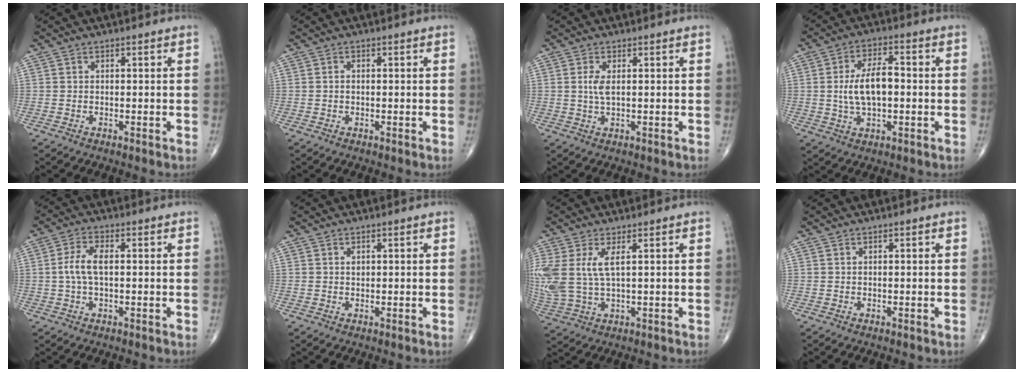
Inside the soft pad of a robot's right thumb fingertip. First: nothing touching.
{"total": 0.5, "force": [-0.1, 0.4, 0.3], "torque": [-0.006, 0.000, -0.004]}
{"total": 2.6, "force": [0.5, 1.0, 2.4], "torque": [-0.056, 0.000, 0.012]}
{"total": 9.0, "force": [-0.2, 4.3, 7.9], "torque": [-0.146, 0.012, -0.005]}
{"total": 5.1, "force": [0.2, 2.3, 4.6], "torque": [-0.106, 0.012, 0.001]}
{"total": 0.6, "force": [0.2, 0.5, 0.3], "torque": [-0.002, 0.001, 0.005]}
{"total": 10.0, "force": [2.3, 4.3, 8.8], "torque": [-0.228, 0.003, 0.059]}
{"total": 0.0}